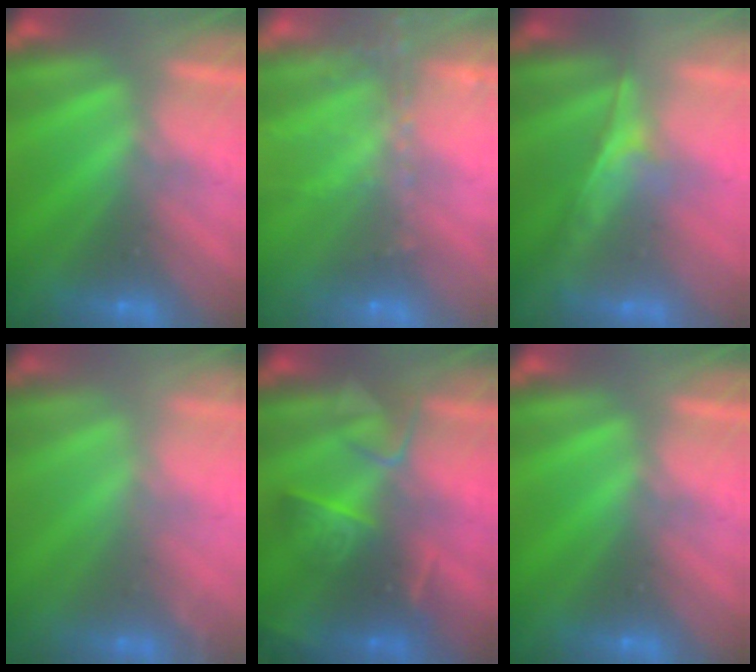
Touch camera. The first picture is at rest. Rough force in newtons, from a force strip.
{"total": 7.6}
{"total": 1.9}
{"total": 1.5}
{"total": 2.7}
{"total": 0.0}